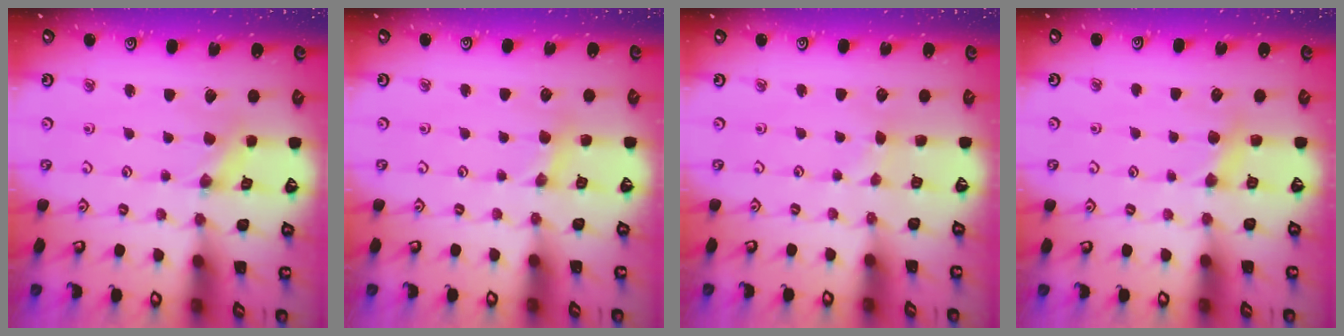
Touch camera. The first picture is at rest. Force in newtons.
{"total": 2.7, "press": 2.7, "slide": 0.4}
{"total": 1.2, "press": 1.2, "slide": 0.2}
{"total": 5.7, "press": 5.7, "slide": 0.8}